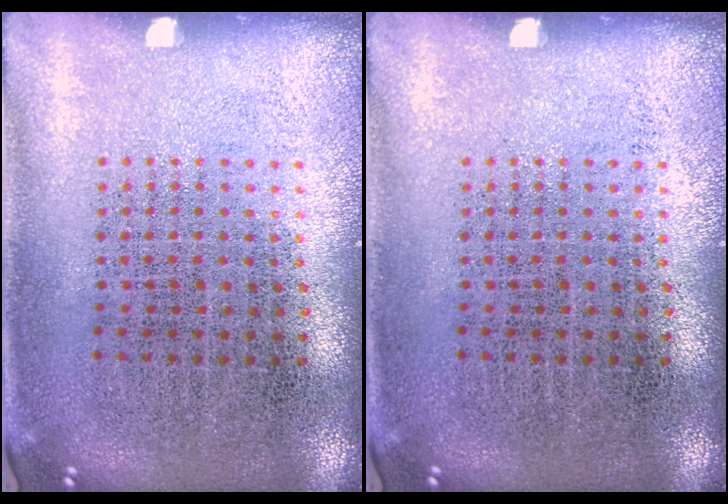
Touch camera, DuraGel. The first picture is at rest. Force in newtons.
{"total": 0.0}